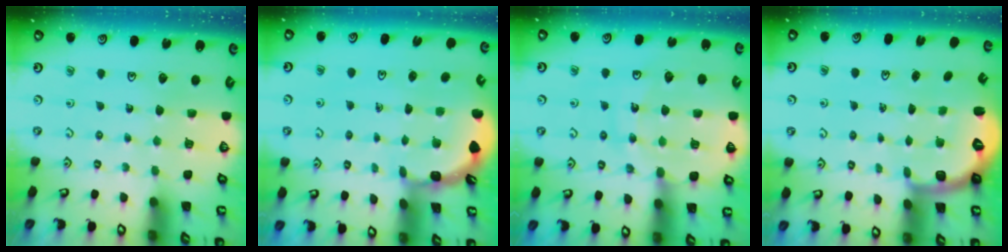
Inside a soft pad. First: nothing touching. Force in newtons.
{"total": 2.2, "press": 2.2, "slide": 0.1}
{"total": 14.2, "press": 13.7, "slide": 3.8}
{"total": 2.5, "press": 2.0, "slide": 1.5}